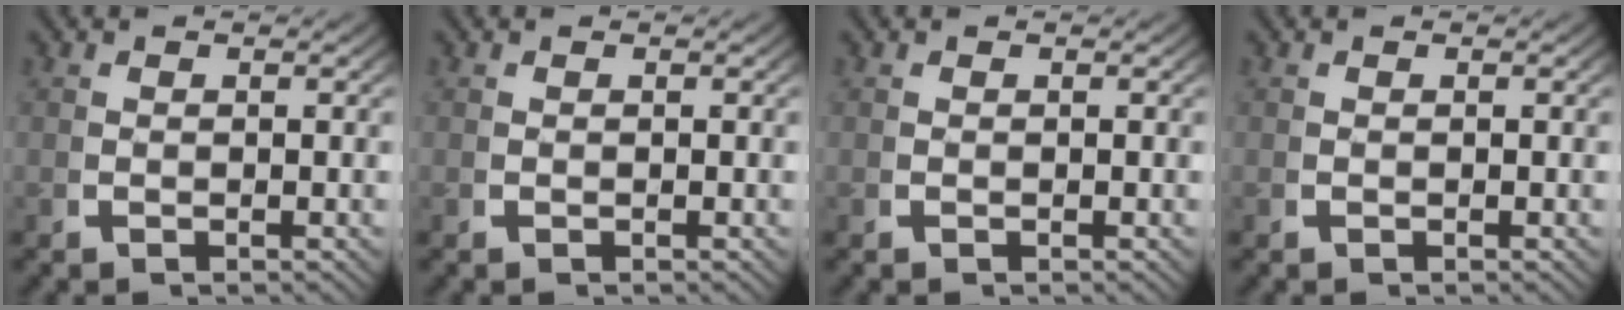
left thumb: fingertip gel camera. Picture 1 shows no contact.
{"total": 0.0}
{"total": 0.0}
{"total": 0.0}